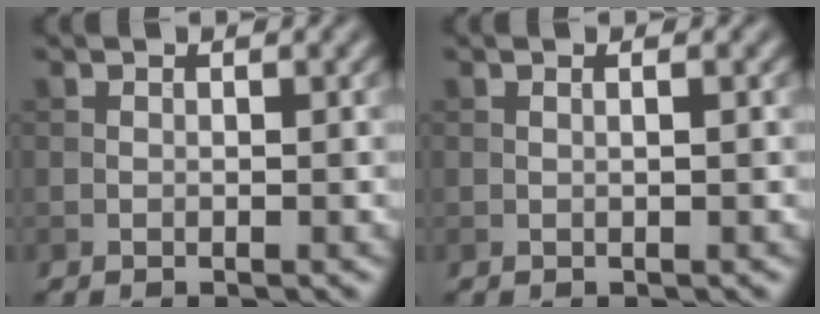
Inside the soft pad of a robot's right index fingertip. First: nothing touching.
{"total": 0.7, "force": [0.2, 0.2, 0.7], "torque": [-0.009, 0.003, -0.002]}